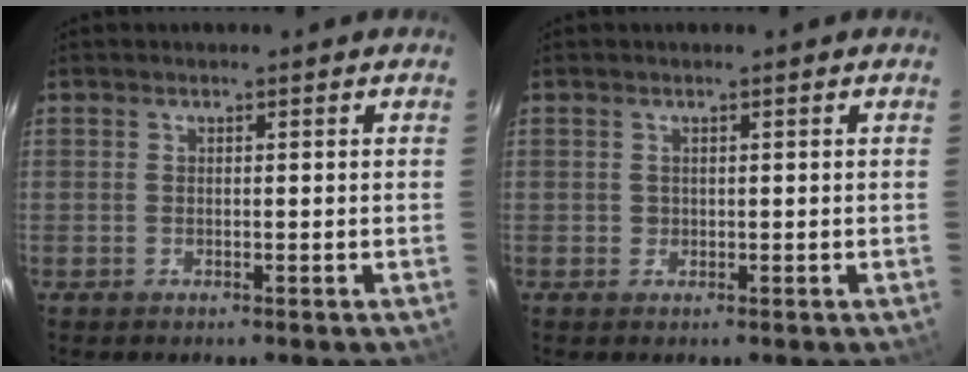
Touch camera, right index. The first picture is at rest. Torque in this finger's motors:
{"motor_torque": [0.05, 0.01, 0.03, 0.00]}